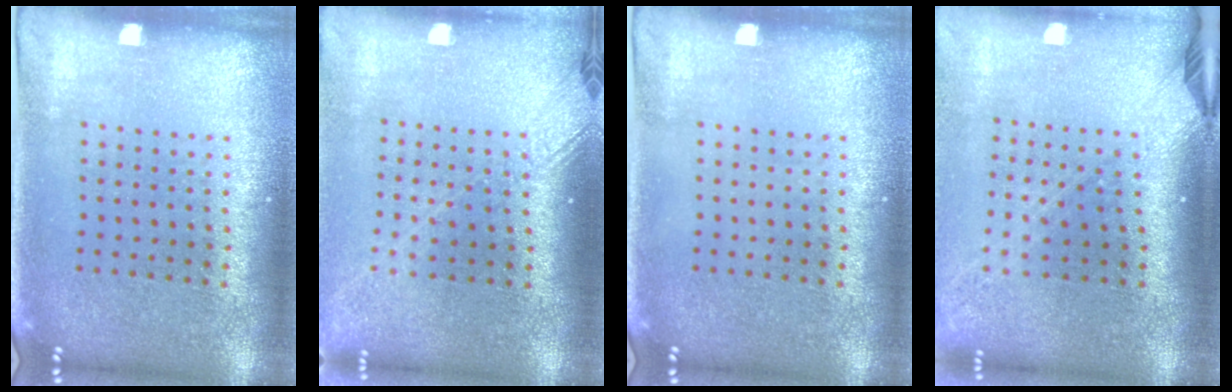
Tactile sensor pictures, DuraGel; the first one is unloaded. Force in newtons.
{"total": 1.8, "press": 1.4, "slide": 1.0}
{"total": 0.0}
{"total": 2.2, "press": 1.6, "slide": 1.5}